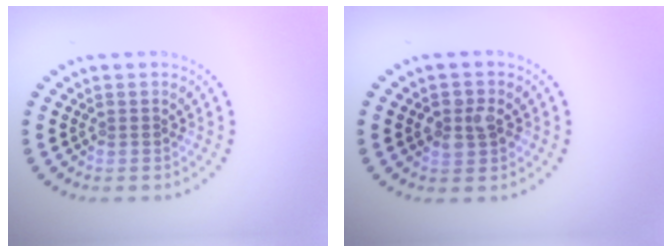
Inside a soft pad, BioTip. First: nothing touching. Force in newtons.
{"total": 2.3, "press": 2.2, "slide": 0.3}